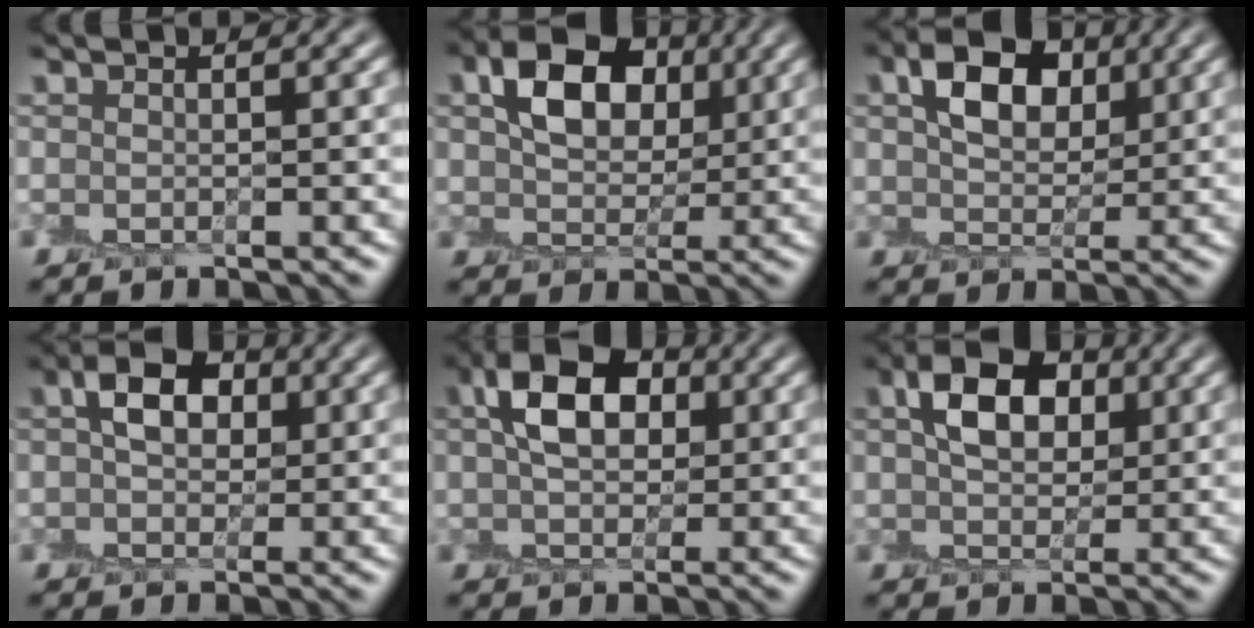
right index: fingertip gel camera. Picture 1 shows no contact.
{"total": 6.2, "force": [2.2, 4.2, 3.9], "torque": [-0.078, 0.006, 0.029]}
{"total": 5.1, "force": [2.1, 3.3, 3.3], "torque": [-0.061, 0.007, 0.029]}
{"total": 4.1, "force": [1.1, 2.9, 2.7], "torque": [-0.046, 0.011, 0.008]}
{"total": 6.2, "force": [1.9, 3.9, 4.4], "torque": [-0.086, 0.017, 0.021]}
{"total": 5.1, "force": [1.8, 3.4, 3.4], "torque": [-0.066, 0.011, 0.024]}